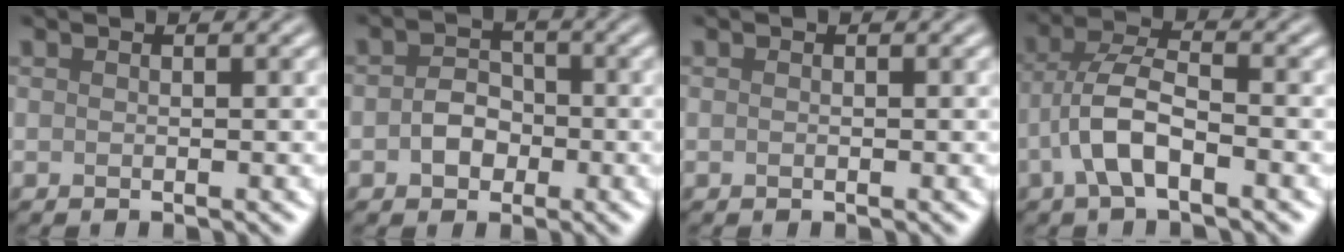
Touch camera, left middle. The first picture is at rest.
{"total": 2.7, "force": [-0.7, 2.2, 1.5], "torque": [-0.024, 0.000, -0.018]}
{"total": 0.0}
{"total": 5.1, "force": [-2.0, 1.9, 4.2], "torque": [-0.088, 0.008, -0.046]}